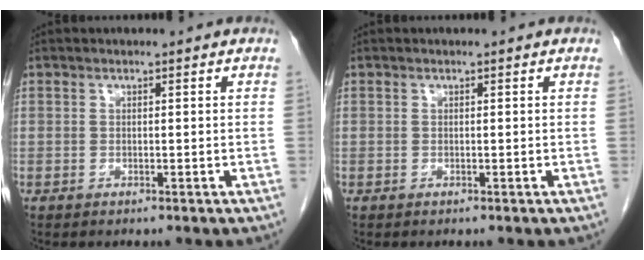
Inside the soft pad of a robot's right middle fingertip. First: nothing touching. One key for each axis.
{"total": 0.0}